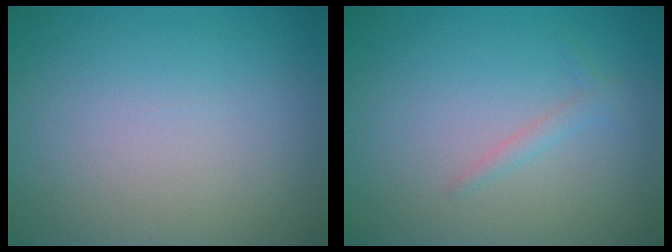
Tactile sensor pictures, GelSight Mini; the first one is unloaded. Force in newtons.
{"total": 1.0, "press": 1.0, "slide": 0.1}